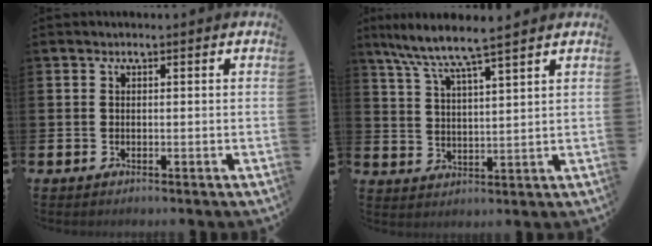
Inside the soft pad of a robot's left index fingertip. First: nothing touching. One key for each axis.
{"total": 6.7, "fx": 6.1, "fy": -0.4, "fz": 2.7, "tx": -0.073, "ty": -0.035, "tz": 0.103}